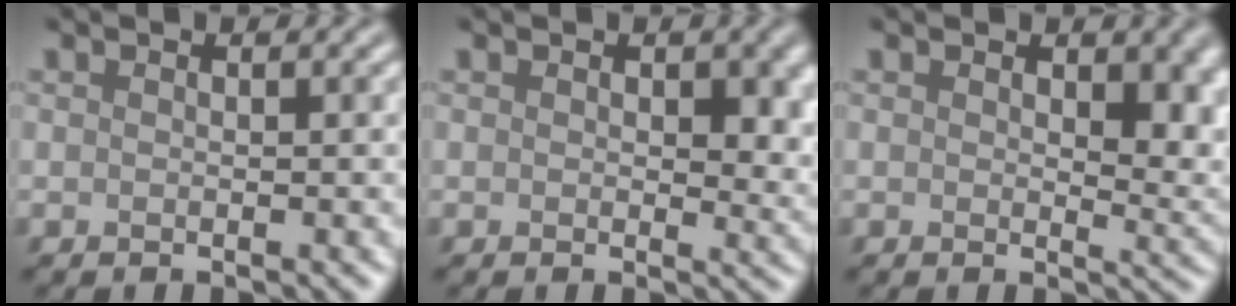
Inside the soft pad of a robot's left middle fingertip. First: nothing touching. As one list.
[{"total": 3.4, "force": [0.7, 2.0, 2.7], "torque": [-0.031, -0.006, 0.009]}, {"total": 4.5, "force": [1.2, 2.6, 3.5], "torque": [-0.037, -0.009, 0.021]}]